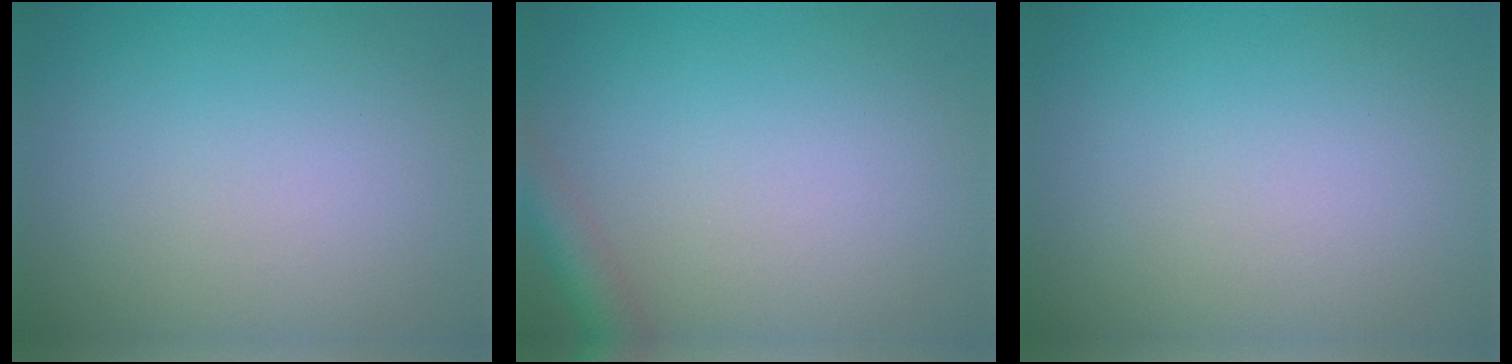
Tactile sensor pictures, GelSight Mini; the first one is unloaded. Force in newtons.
{"total": 2.7, "press": 2.7, "slide": 0.1}
{"total": 0.0}